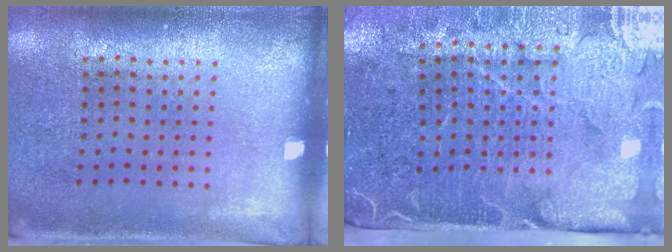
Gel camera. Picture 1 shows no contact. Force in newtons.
{"total": 4.8, "press": 4.0, "slide": 2.7}